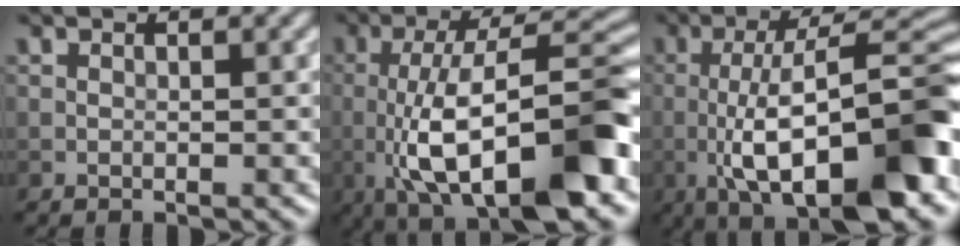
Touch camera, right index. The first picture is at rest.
{"total": 11.9, "force": [-2.9, 3.8, 10.9], "torque": [-0.167, -0.001, -0.050]}
{"total": 13.4, "force": [-3.5, 4.0, 12.3], "torque": [-0.179, 0.009, -0.054]}